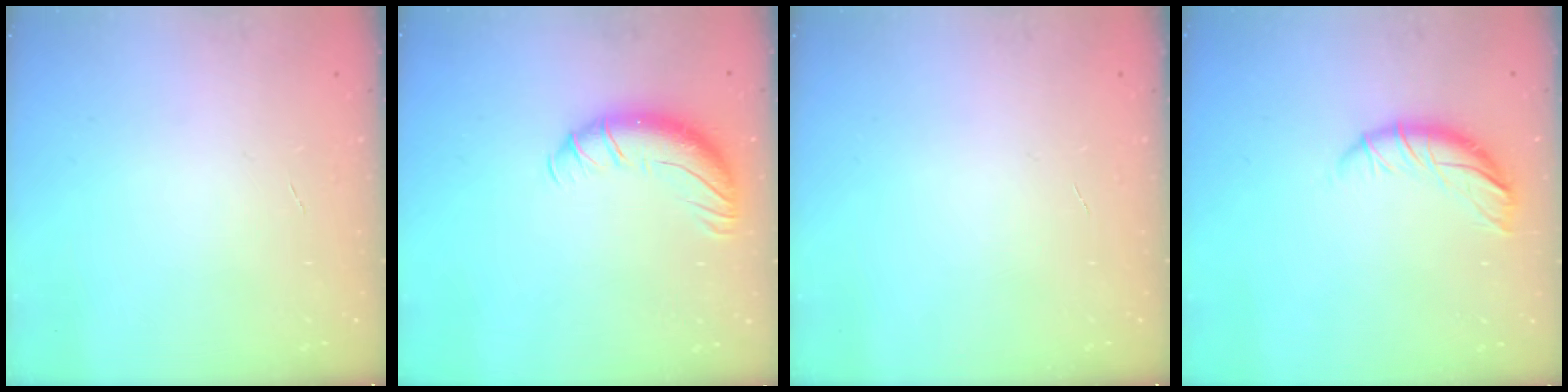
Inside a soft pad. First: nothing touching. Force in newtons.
{"total": 10.8, "press": 10.7, "slide": 1.8}
{"total": 0.0}
{"total": 10.4, "press": 10.3, "slide": 1.5}